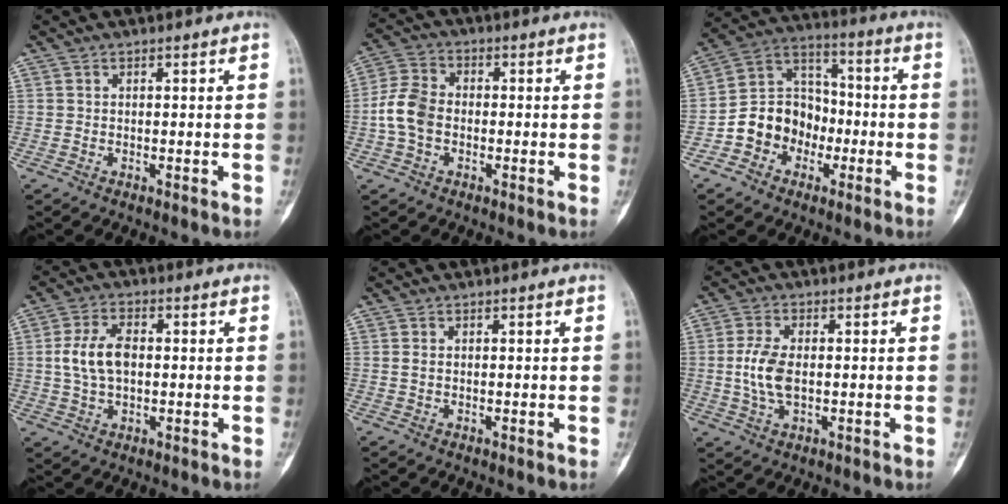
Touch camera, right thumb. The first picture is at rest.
{"total": 7.6, "force": [-1.2, 5.5, 5.1], "torque": [-0.104, 0.021, -0.033]}
{"total": 12.2, "force": [-4.0, 10.3, 5.2], "torque": [-0.050, 0.062, -0.079]}
{"total": 7.9, "force": [0.4, 4.7, 6.3], "torque": [-0.121, 0.011, 0.007]}
{"total": 0.7, "force": [0.1, 0.4, 0.5], "torque": [-0.014, -0.001, 0.001]}
{"total": 6.8, "force": [-0.3, 3.6, 5.7], "torque": [-0.129, 0.001, -0.006]}